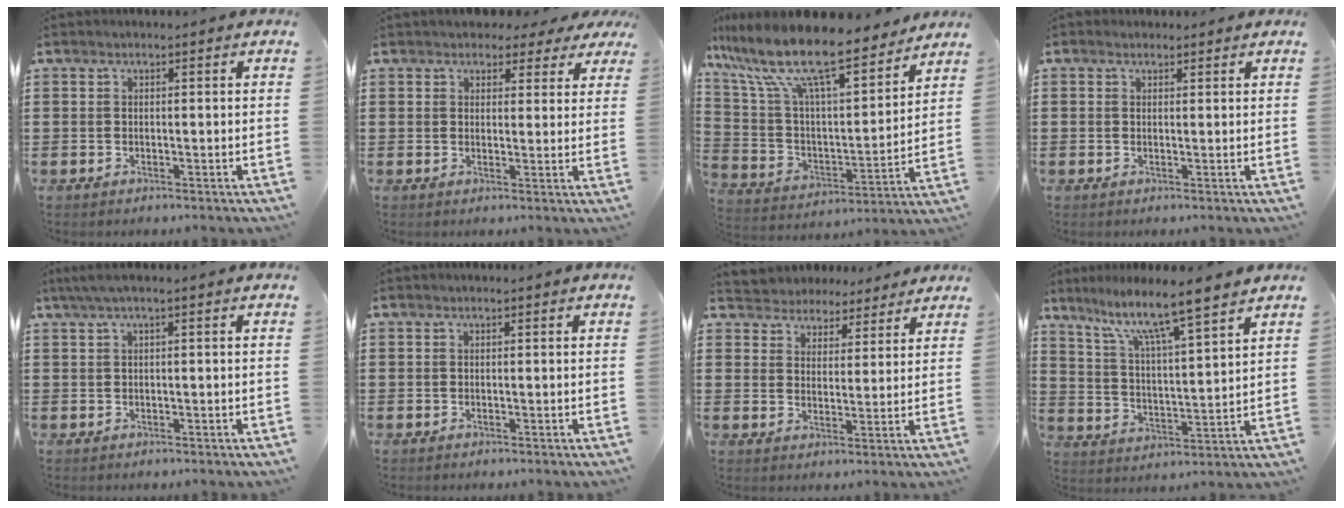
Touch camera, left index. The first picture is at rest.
{"total": 3.0, "force": [2.4, 1.5, 0.9], "torque": [-0.019, 0.002, 0.042]}
{"total": 13.5, "force": [10.9, 2.1, 7.8], "torque": [-0.199, -0.070, 0.185]}
{"total": 1.2, "force": [0.8, 0.9, -0.1], "torque": [0.005, 0.003, 0.014]}
{"total": 1.7, "force": [-0.2, 0.1, 1.7], "torque": [-0.036, -0.006, -0.006]}
{"total": 0.0}
{"total": 3.9, "force": [3.5, 1.4, -0.8], "torque": [-0.009, -0.016, 0.061]}
{"total": 8.6, "force": [7.0, 0.0, 5.0], "torque": [-0.114, -0.045, 0.112]}